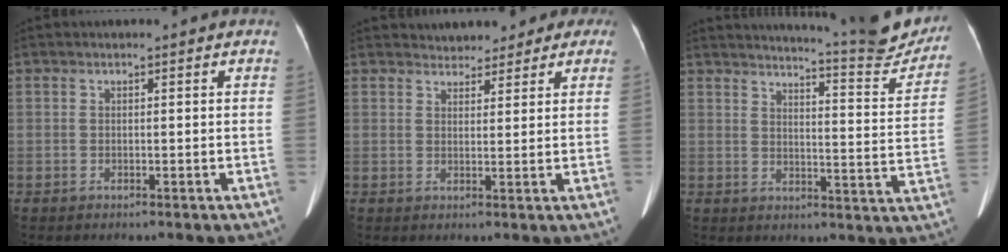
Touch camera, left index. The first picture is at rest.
{"total": 7.2, "force": [6.1, 3.5, 1.3], "torque": [0.002, 0.021, 0.068]}
{"total": 16.7, "force": [16.0, 0.3, 4.9], "torque": [-0.068, -0.079, 0.182]}